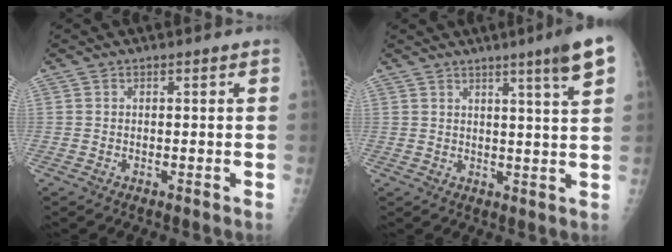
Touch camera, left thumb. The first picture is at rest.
{"total": 7.8, "force": [4.4, -0.4, 6.4], "torque": [-0.089, -0.023, 0.060]}